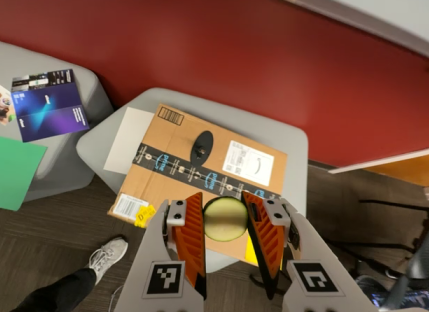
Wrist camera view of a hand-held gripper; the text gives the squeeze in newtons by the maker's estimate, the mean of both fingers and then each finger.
{"total": 10.0, "left": 10.2, "right": 9.7}